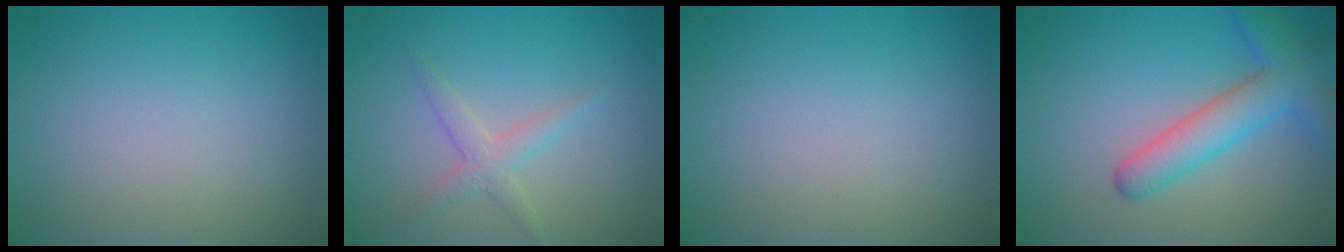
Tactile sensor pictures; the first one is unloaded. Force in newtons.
{"total": 1.9, "press": 1.9, "slide": 0.0}
{"total": 0.0}
{"total": 4.9, "press": 4.9, "slide": 0.3}